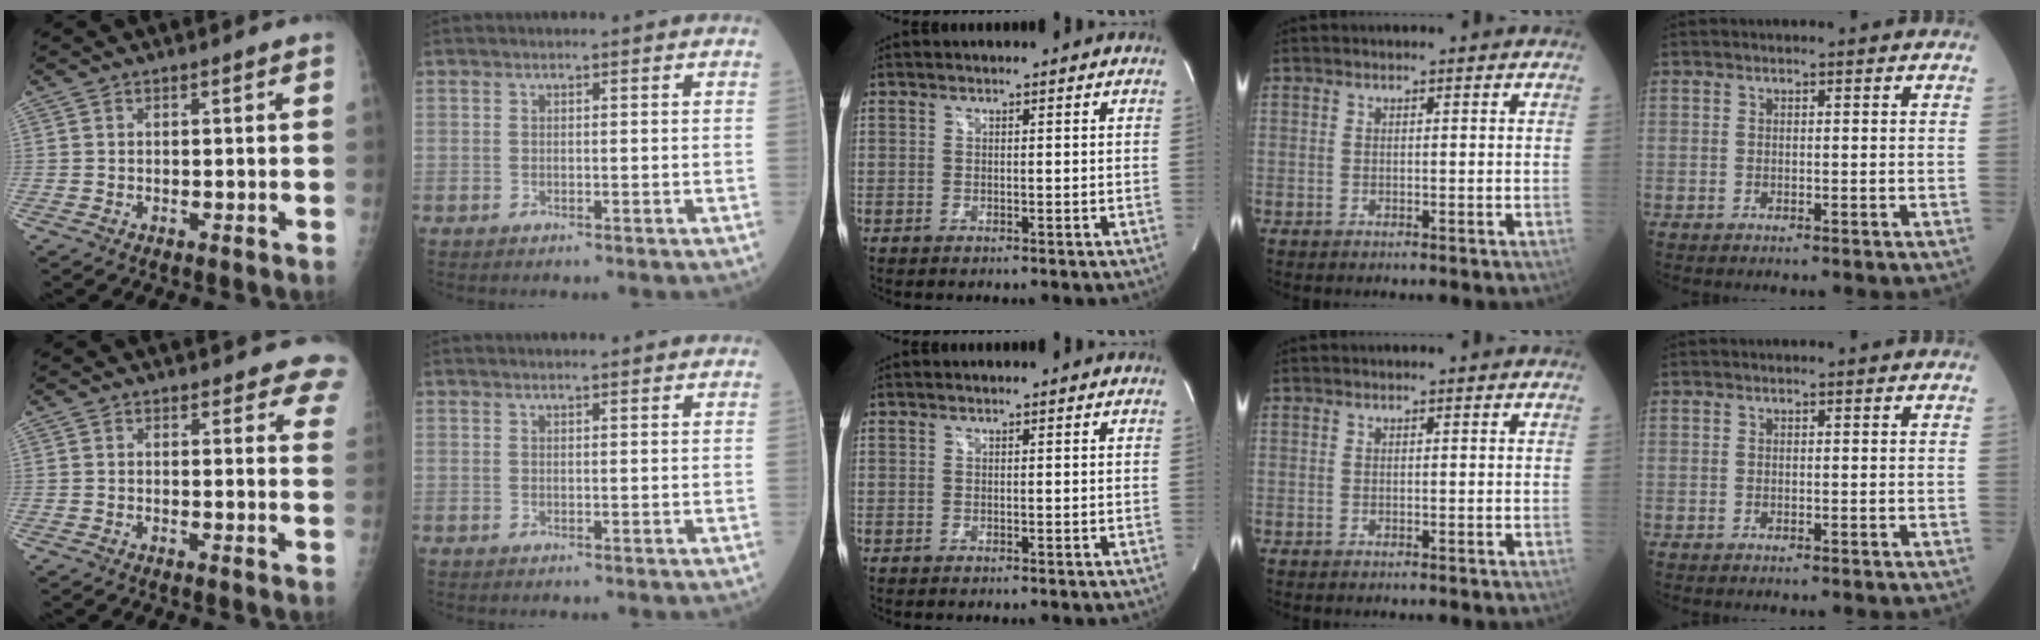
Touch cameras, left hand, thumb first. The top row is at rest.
{"thumb": {"total": 7.7, "force": [7.0, 2.6, 1.7], "torque": [0.031, -0.028, 0.051]}, "index": {"total": 4.6, "force": [4.4, 0.5, 1.5], "torque": [-0.019, 0.022, 0.048]}}